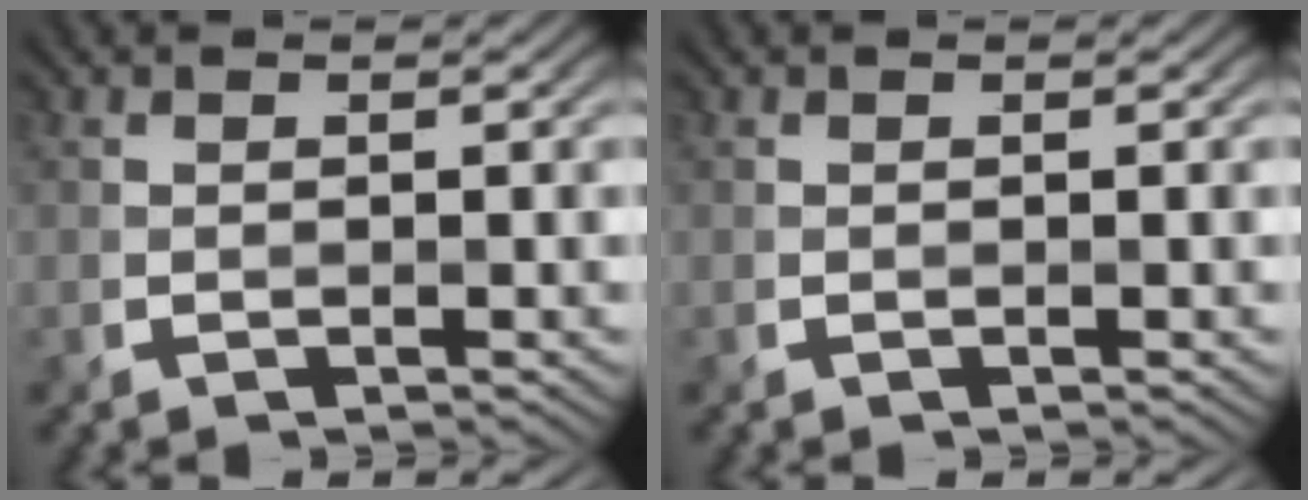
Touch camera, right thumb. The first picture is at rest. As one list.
[{"total": 0.0}]